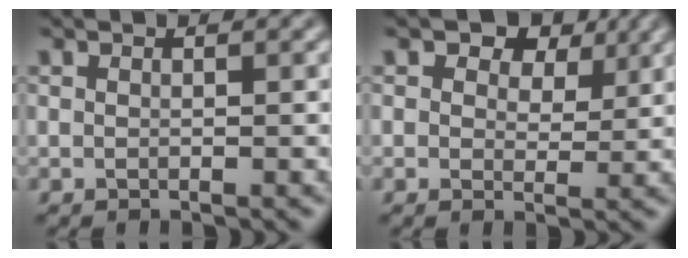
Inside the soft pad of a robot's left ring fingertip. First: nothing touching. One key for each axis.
{"total": 5.3, "fx": 3.6, "fy": 2.9, "fz": 2.5, "tx": -0.039, "ty": 0.014, "tz": 0.035}